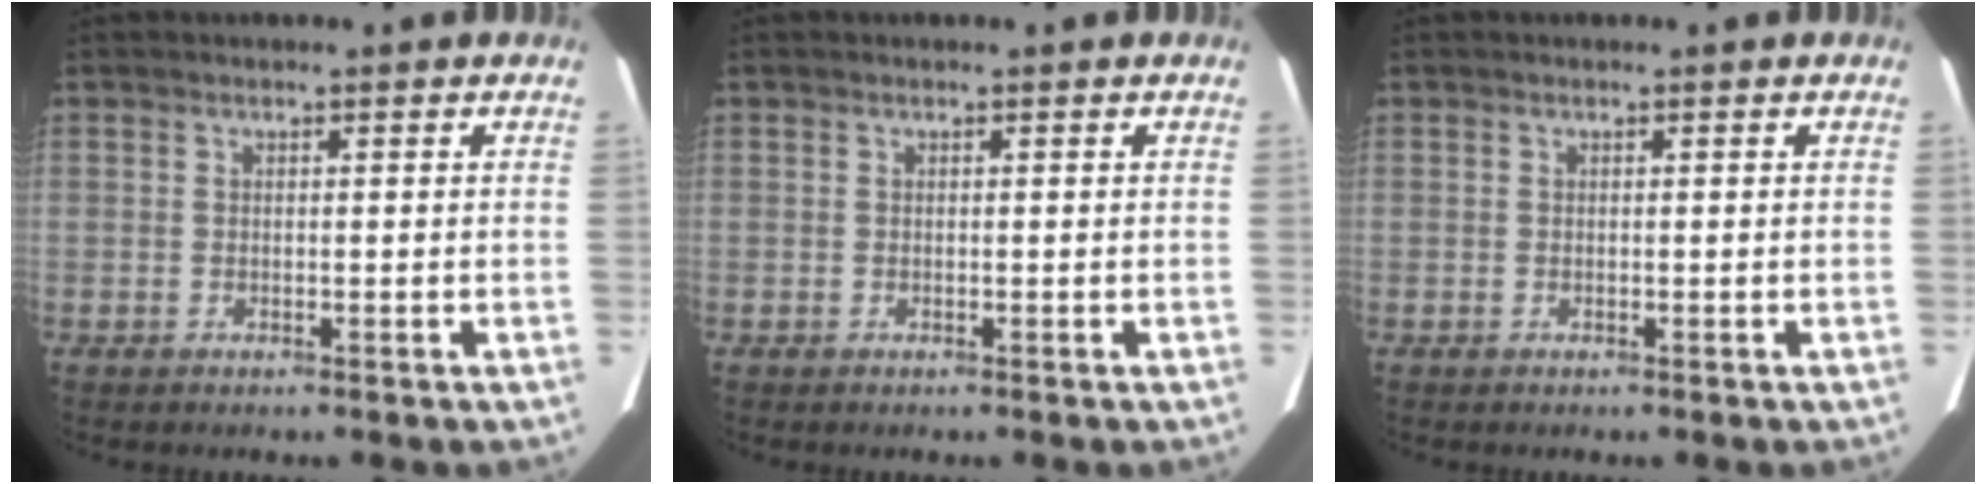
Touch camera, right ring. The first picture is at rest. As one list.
[{"total": 0.0}, {"total": 0.0}]